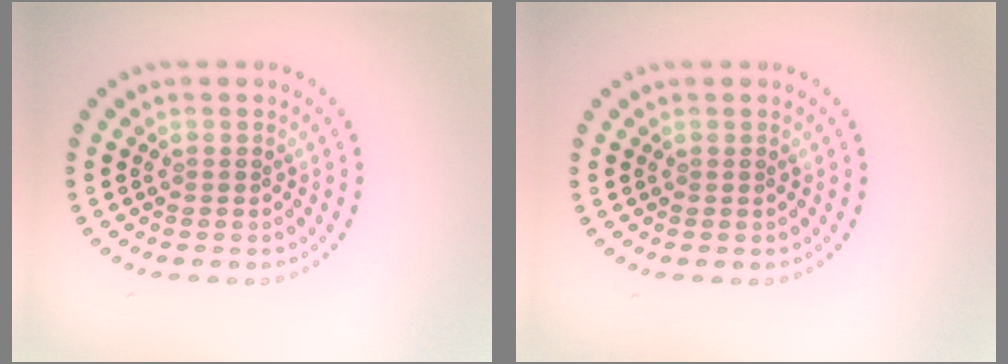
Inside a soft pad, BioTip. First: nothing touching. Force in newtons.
{"total": 0.0}